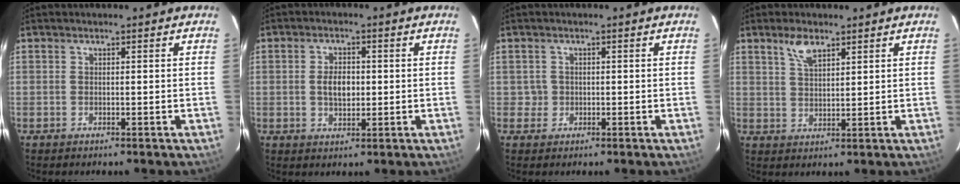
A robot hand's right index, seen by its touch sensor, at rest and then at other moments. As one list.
[{"total": 4.5, "force": [0.0, 2.7, 3.6], "torque": [-0.065, 0.003, 0.003]}, {"total": 1.8, "force": [-0.1, 1.8, -0.2], "torque": [0.006, 0.009, 0.002]}, {"total": 4.5, "force": [3.0, 1.8, 2.8], "torque": [-0.052, 0.003, 0.059]}]